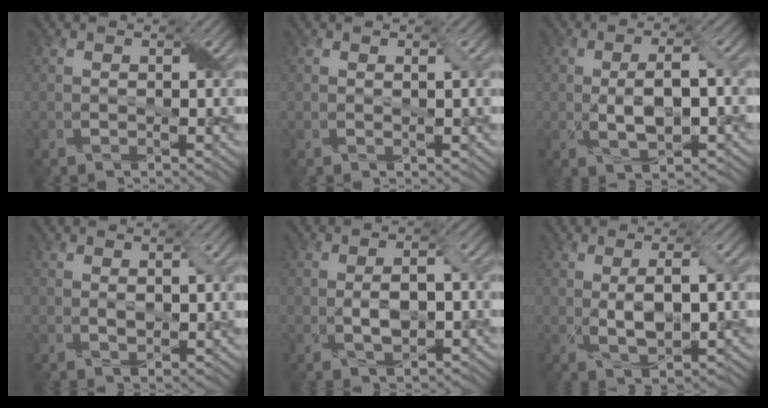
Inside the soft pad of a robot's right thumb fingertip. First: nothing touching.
{"total": 0.7, "force": [0.2, 0.0, 0.6], "torque": [-0.011, 0.002, 0.004]}
{"total": 5.7, "force": [-0.8, 2.2, 5.1], "torque": [-0.099, 0.001, -0.011]}
{"total": 2.0, "force": [0.4, 1.0, 1.7], "torque": [-0.036, -0.004, 0.011]}
{"total": 4.4, "force": [-0.7, 2.0, 3.8], "torque": [-0.074, 0.000, -0.011]}
{"total": 5.1, "force": [0.0, 1.9, 4.7], "torque": [-0.091, -0.003, 0.004]}